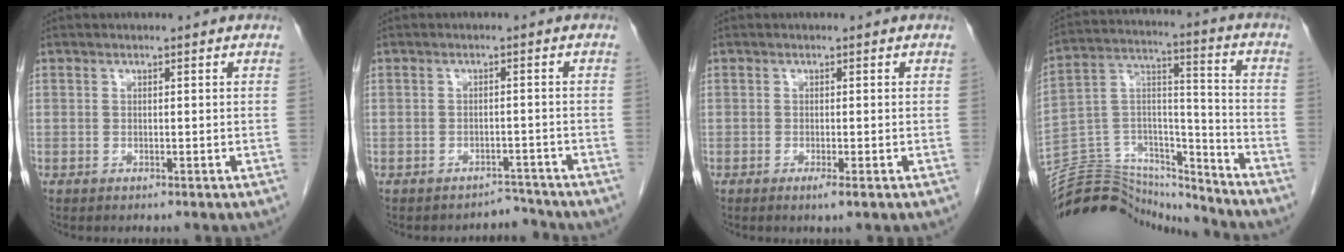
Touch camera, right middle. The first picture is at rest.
{"total": 2.6, "force": [-2.3, 0.3, -1.1], "torque": [0.022, 0.004, -0.030]}
{"total": 1.4, "force": [-0.7, -0.1, 1.2], "torque": [-0.019, -0.004, -0.013]}
{"total": 20.3, "force": [-19.8, 3.9, 2.5], "torque": [-0.061, 0.056, -0.319]}